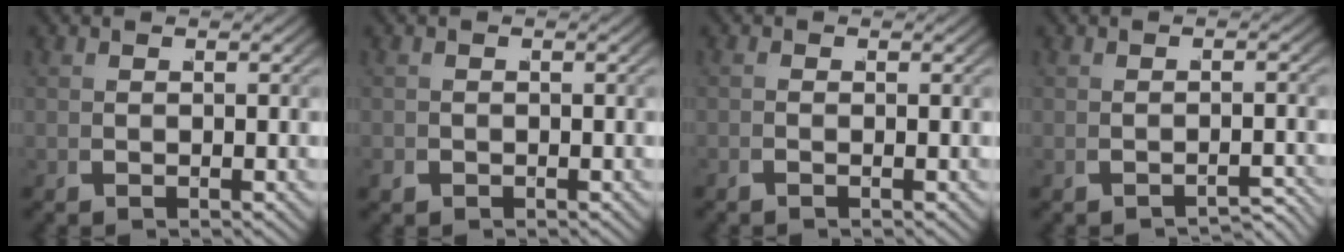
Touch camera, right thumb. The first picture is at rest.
{"total": 1.3, "force": [-0.7, 1.1, 0.3], "torque": [-0.009, -0.006, -0.011]}
{"total": 0.8, "force": [-0.4, -0.4, -0.5], "torque": [0.012, 0.008, -0.015]}
{"total": 2.3, "force": [-2.2, -0.3, -0.1], "torque": [0.010, 0.004, -0.039]}